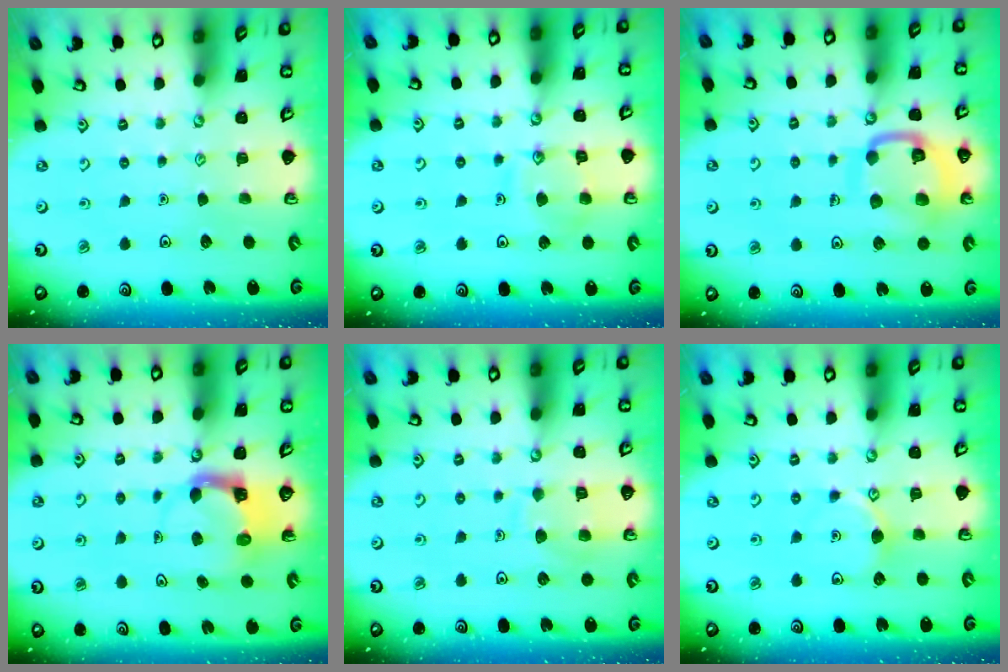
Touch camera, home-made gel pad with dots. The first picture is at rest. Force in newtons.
{"total": 10.6, "press": 10.6, "slide": 0.9}
{"total": 13.4, "press": 13.4, "slide": 1.3}
{"total": 3.9, "press": 3.9, "slide": 0.4}
{"total": 8.3, "press": 8.2, "slide": 0.8}
{"total": 5.1, "press": 5.1, "slide": 0.8}